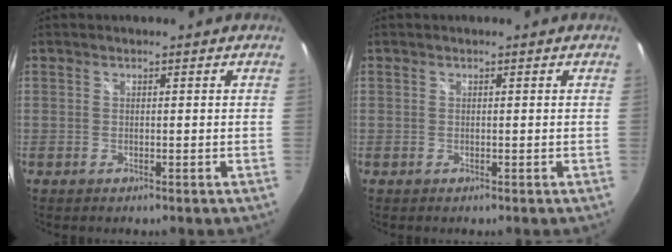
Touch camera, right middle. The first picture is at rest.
{"total": 0.0}